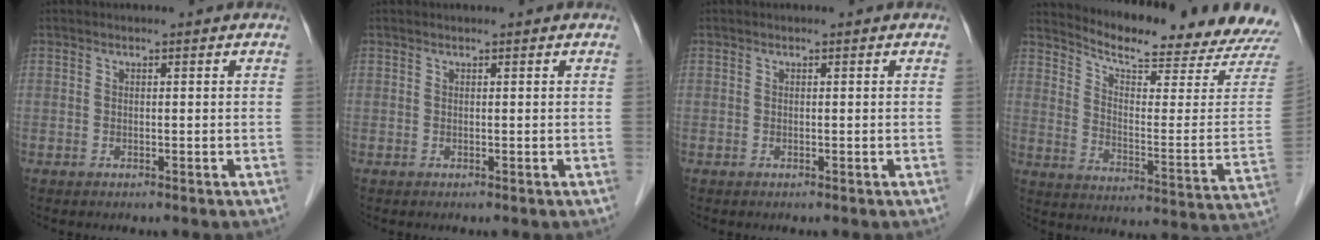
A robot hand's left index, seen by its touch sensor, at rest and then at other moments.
{"total": 0.0}
{"total": 0.0}
{"total": 19.8, "force": [19.1, -0.2, 5.3], "torque": [-0.096, -0.112, 0.241]}